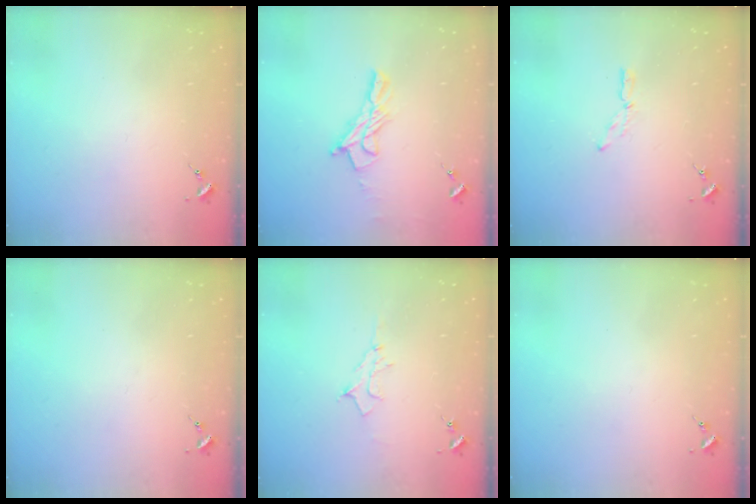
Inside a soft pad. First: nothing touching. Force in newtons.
{"total": 11.7, "press": 11.7, "slide": 0.9}
{"total": 5.2, "press": 5.1, "slide": 0.3}
{"total": 0.0}
{"total": 8.2, "press": 8.2, "slide": 1.0}
{"total": 0.0}